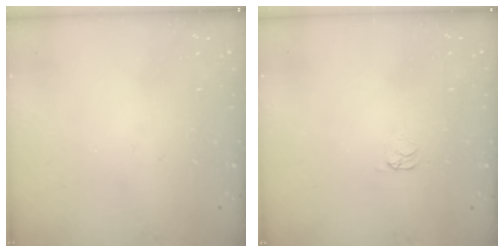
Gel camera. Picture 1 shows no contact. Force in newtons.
{"total": 1.6, "press": 1.6, "slide": 0.4}